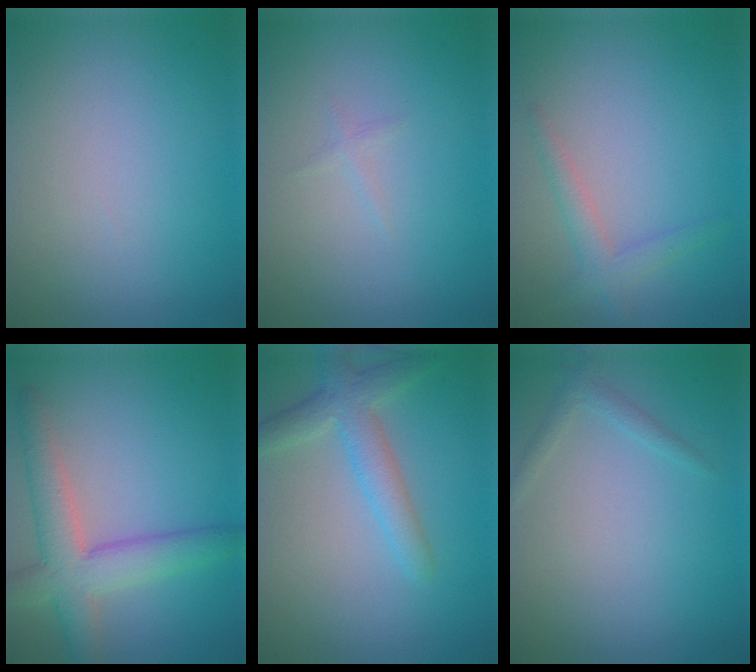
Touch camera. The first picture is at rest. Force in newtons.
{"total": 0.5, "press": 0.5, "slide": 0.0}
{"total": 2.1, "press": 2.1, "slide": 0.1}
{"total": 5.8, "press": 5.7, "slide": 0.5}
{"total": 3.6, "press": 3.6, "slide": 0.0}
{"total": 1.1, "press": 1.1, "slide": 0.1}